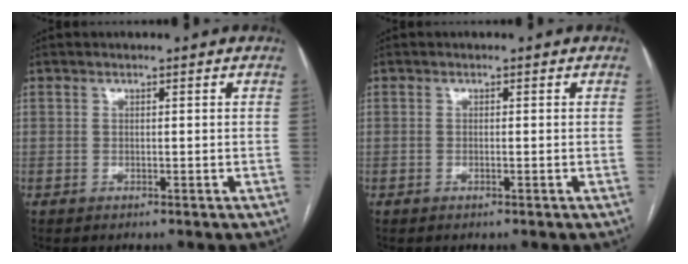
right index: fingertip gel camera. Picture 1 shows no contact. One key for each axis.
{"total": 0.0}